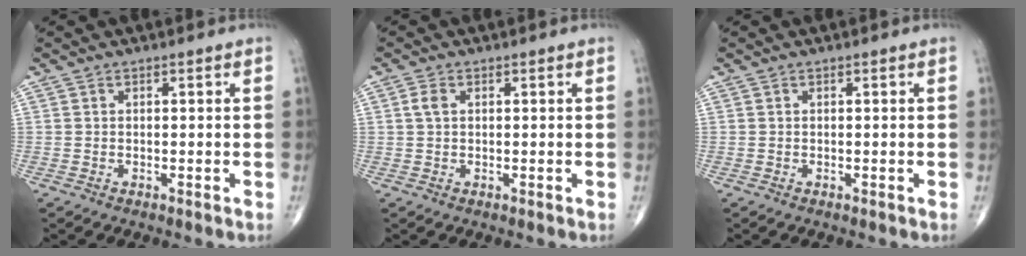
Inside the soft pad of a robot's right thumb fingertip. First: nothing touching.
{"total": 1.9, "force": [0.5, 1.2, 1.4], "torque": [-0.032, 0.006, 0.008]}
{"total": 0.0}